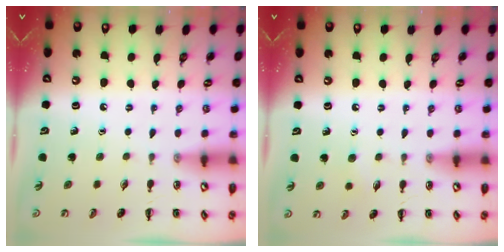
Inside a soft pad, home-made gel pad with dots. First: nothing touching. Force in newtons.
{"total": 3.7, "press": 3.6, "slide": 0.8}